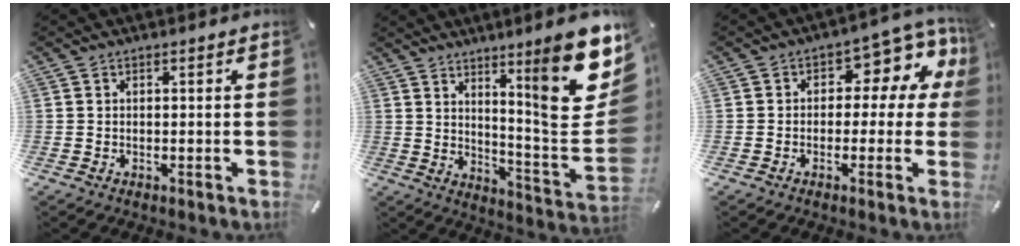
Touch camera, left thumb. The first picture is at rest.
{"total": 21.3, "force": [10.3, 4.7, 18.0], "torque": [-0.247, -0.086, 0.159]}
{"total": 9.5, "force": [2.8, 5.8, 7.0], "torque": [-0.081, -0.023, 0.045]}